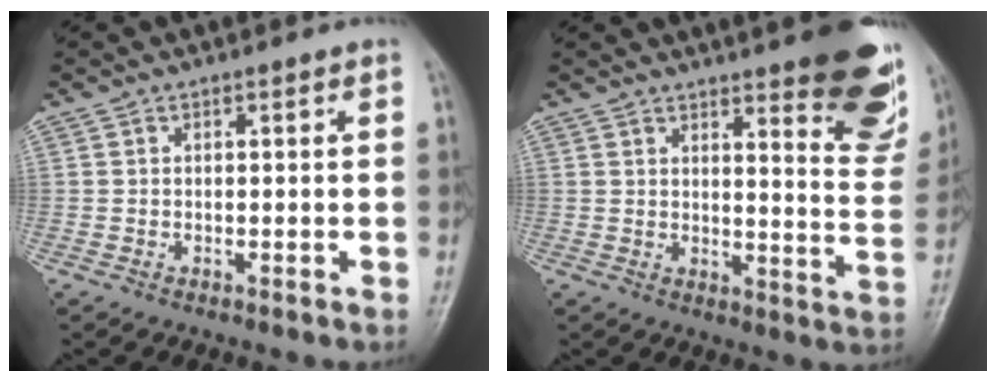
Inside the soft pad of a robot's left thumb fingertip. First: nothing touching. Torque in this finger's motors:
{"motor_torque": [1.75, 1.09, 0.89, -1.02, 0.01]}